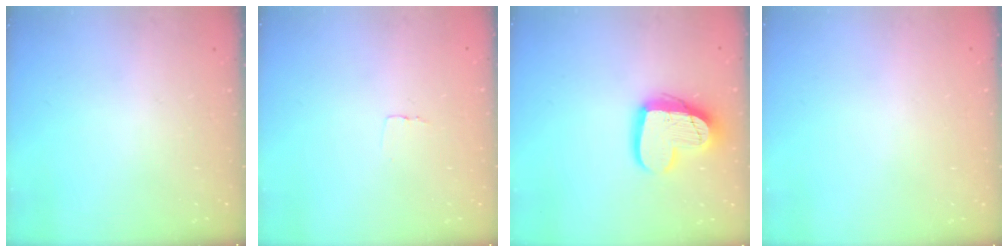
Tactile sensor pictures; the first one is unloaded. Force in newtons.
{"total": 2.6, "press": 2.6, "slide": 0.1}
{"total": 15.9, "press": 15.9, "slide": 1.3}
{"total": 0.0}